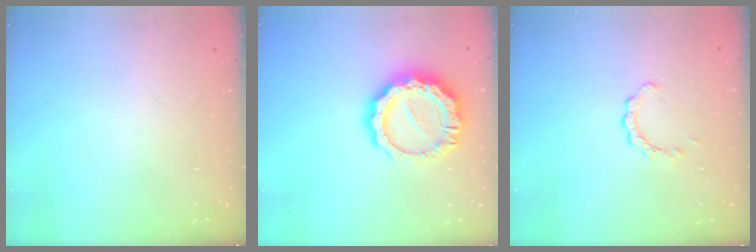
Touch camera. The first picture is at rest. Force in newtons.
{"total": 15.1, "press": 15.0, "slide": 1.0}
{"total": 2.2, "press": 2.2, "slide": 0.2}